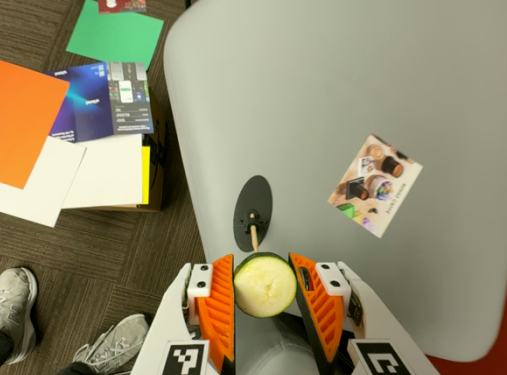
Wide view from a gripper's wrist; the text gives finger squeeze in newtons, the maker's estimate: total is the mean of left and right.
{"total": 9.2, "left": 9.5, "right": 8.9}